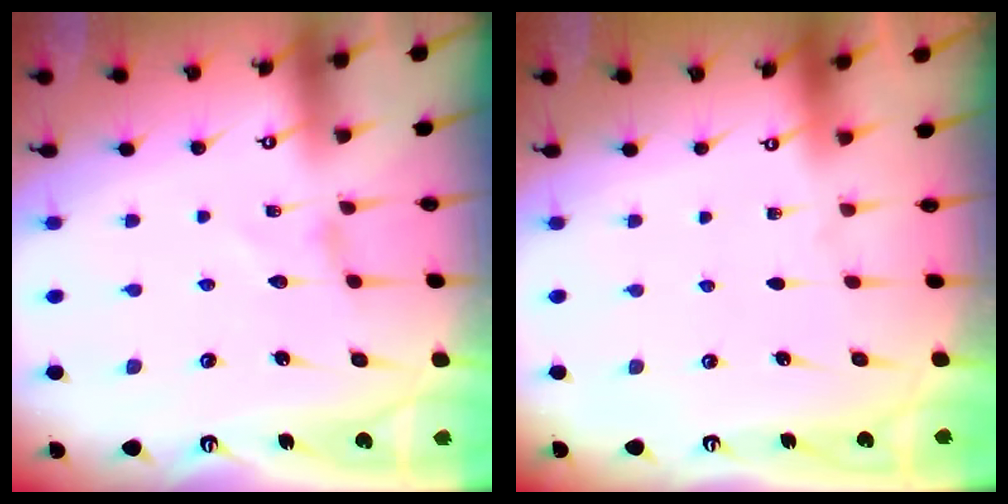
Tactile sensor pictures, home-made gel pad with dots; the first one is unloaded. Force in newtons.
{"total": 0.0}